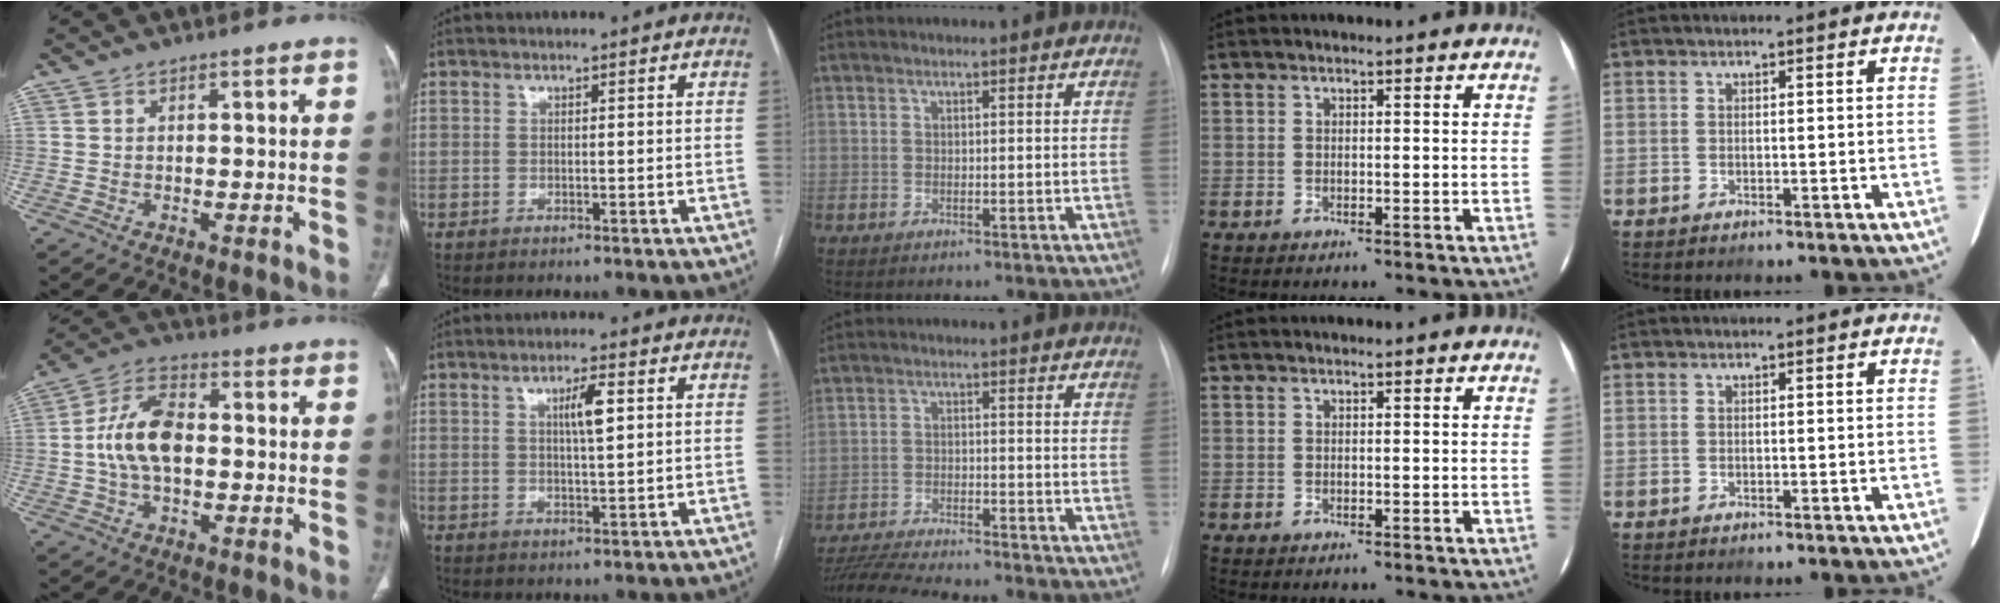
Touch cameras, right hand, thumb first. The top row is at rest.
{"thumb": {"total": 10.8, "force": [-0.3, 6.3, 8.9], "torque": [-0.170, 0.025, -0.013]}, "index": {"total": 4.3, "force": [1.3, 0.5, 4.0], "torque": [-0.073, 0.002, 0.022]}, "middle": {"total": 14.0, "force": [-12.7, 1.1, 5.7], "torque": [-0.100, -0.012, -0.198]}}